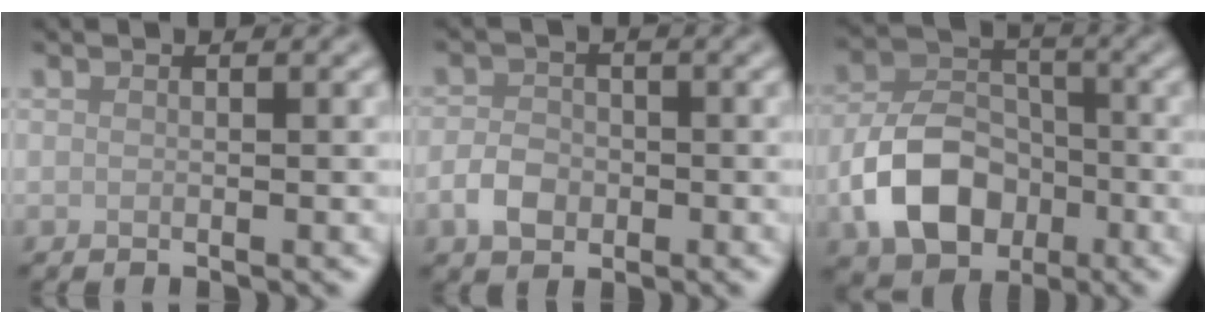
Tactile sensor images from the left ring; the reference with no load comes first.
{"total": 2.8, "force": [-1.1, 2.1, 1.5], "torque": [-0.025, 0.002, -0.025]}
{"total": 7.7, "force": [-2.8, 5.5, 4.6], "torque": [-0.087, -0.002, -0.055]}